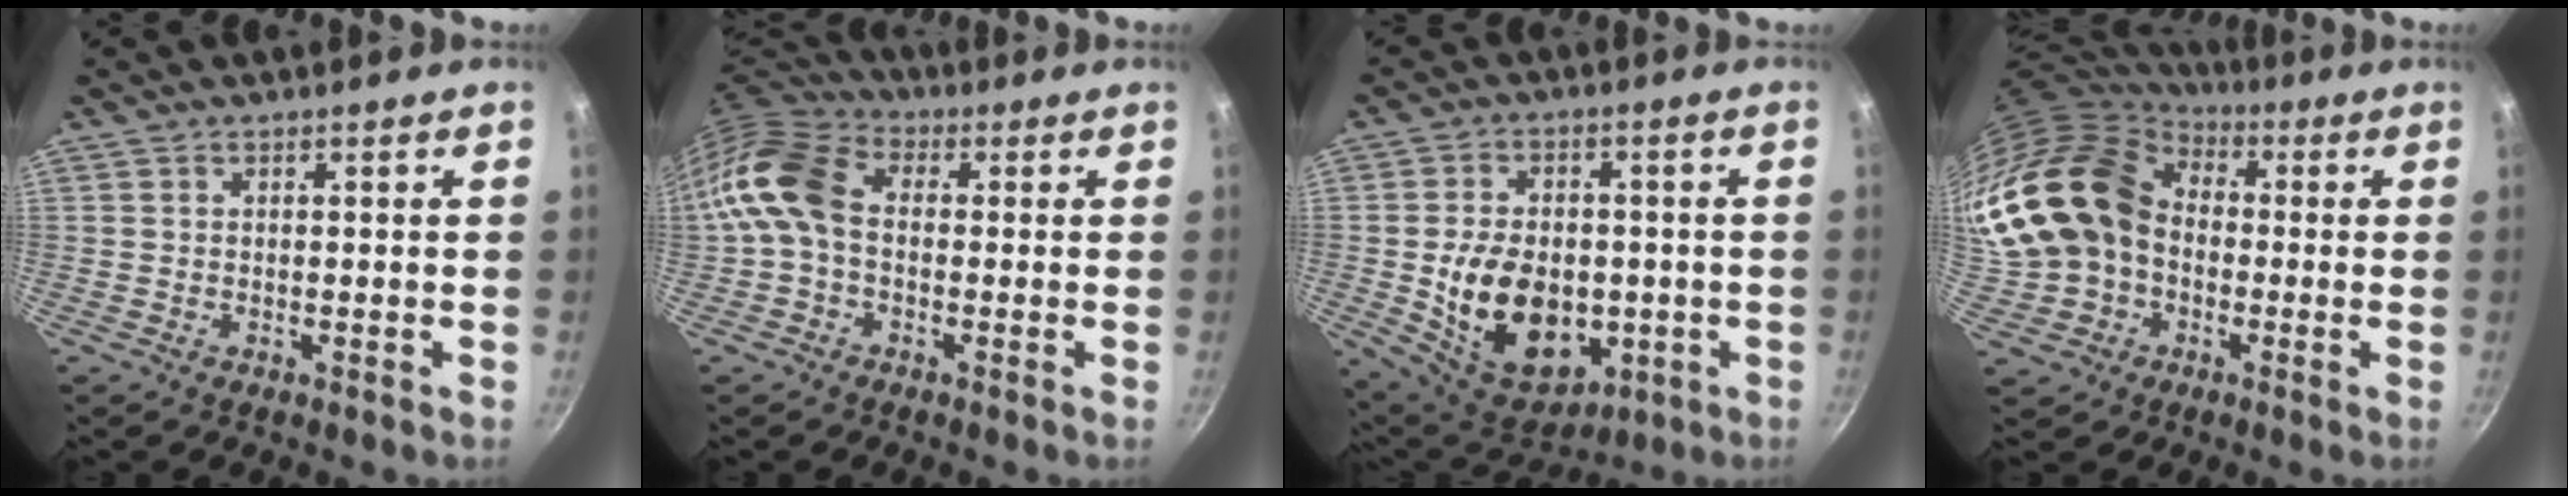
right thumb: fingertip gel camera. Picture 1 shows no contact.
{"total": 11.7, "force": [-0.9, 8.3, 8.2], "torque": [-0.149, 0.035, -0.039]}
{"total": 17.9, "force": [-2.8, 12.3, 12.7], "torque": [-0.182, 0.004, -0.023]}
{"total": 22.8, "force": [0.1, 18.2, 13.8], "torque": [-0.288, 0.053, 0.006]}